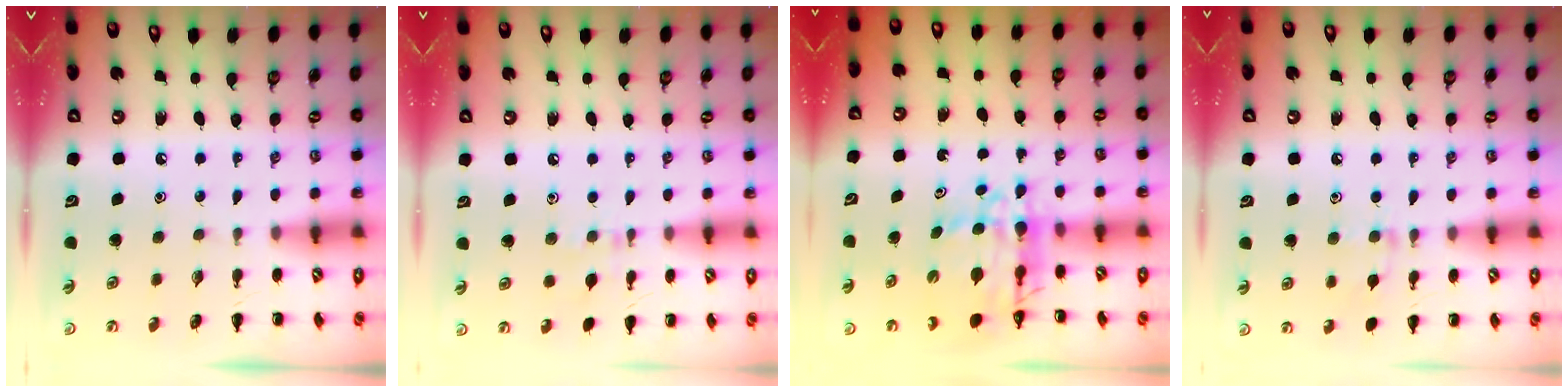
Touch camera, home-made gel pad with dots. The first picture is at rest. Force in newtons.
{"total": 5.9, "press": 5.8, "slide": 1.2}
{"total": 10.2, "press": 9.6, "slide": 3.5}
{"total": 6.9, "press": 6.5, "slide": 2.3}